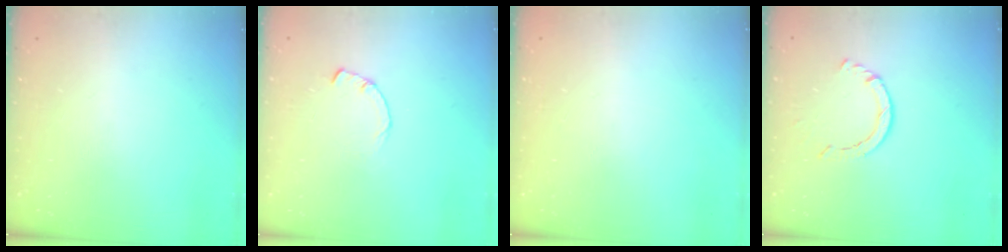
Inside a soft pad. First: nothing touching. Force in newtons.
{"total": 0.8, "press": 0.8, "slide": 0.2}
{"total": 2.5, "press": 2.5, "slide": 0.2}
{"total": 2.2, "press": 2.2, "slide": 0.4}